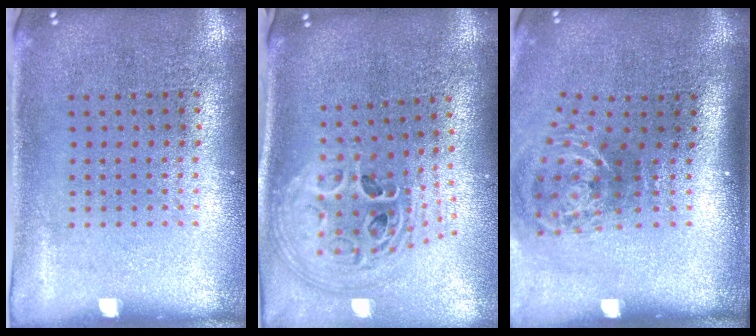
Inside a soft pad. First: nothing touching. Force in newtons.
{"total": 2.9, "press": 2.1, "slide": 2.0}
{"total": 2.1, "press": 1.3, "slide": 1.7}